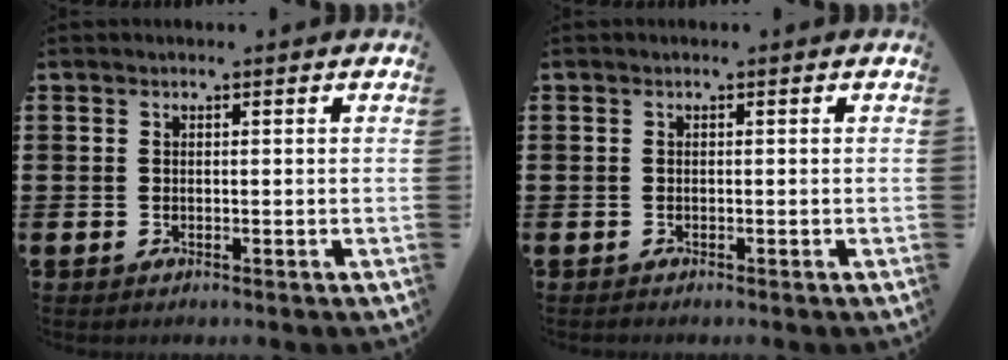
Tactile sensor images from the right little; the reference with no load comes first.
{"total": 0.0}